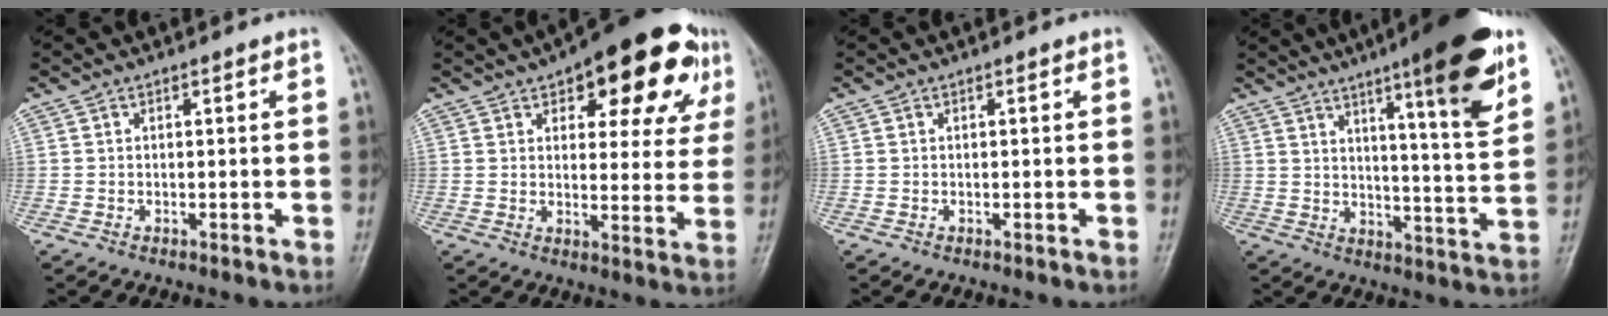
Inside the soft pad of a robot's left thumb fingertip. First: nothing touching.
{"total": 19.0, "force": [10.0, 8.4, 13.8], "torque": [-0.135, -0.012, 0.131]}
{"total": 0.0}
{"total": 17.5, "force": [9.8, 2.5, 14.3], "torque": [-0.184, -0.048, 0.141]}